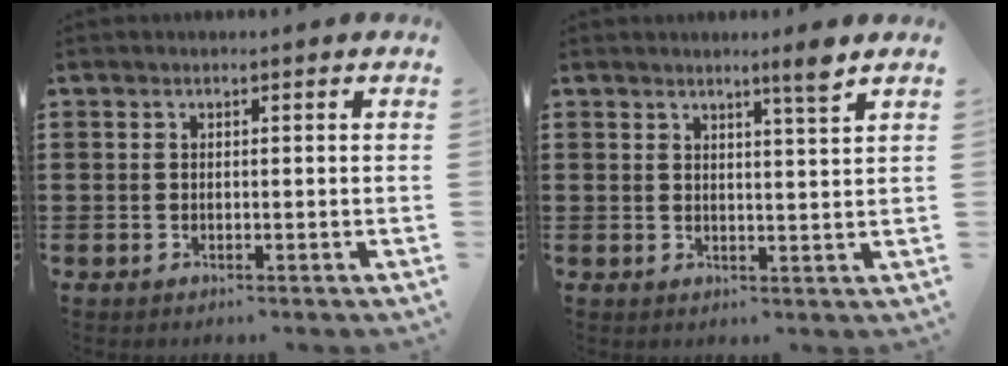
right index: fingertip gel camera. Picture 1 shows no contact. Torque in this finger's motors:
{"motor_torque": [0.02, 0.01, 0.04, 0.03]}